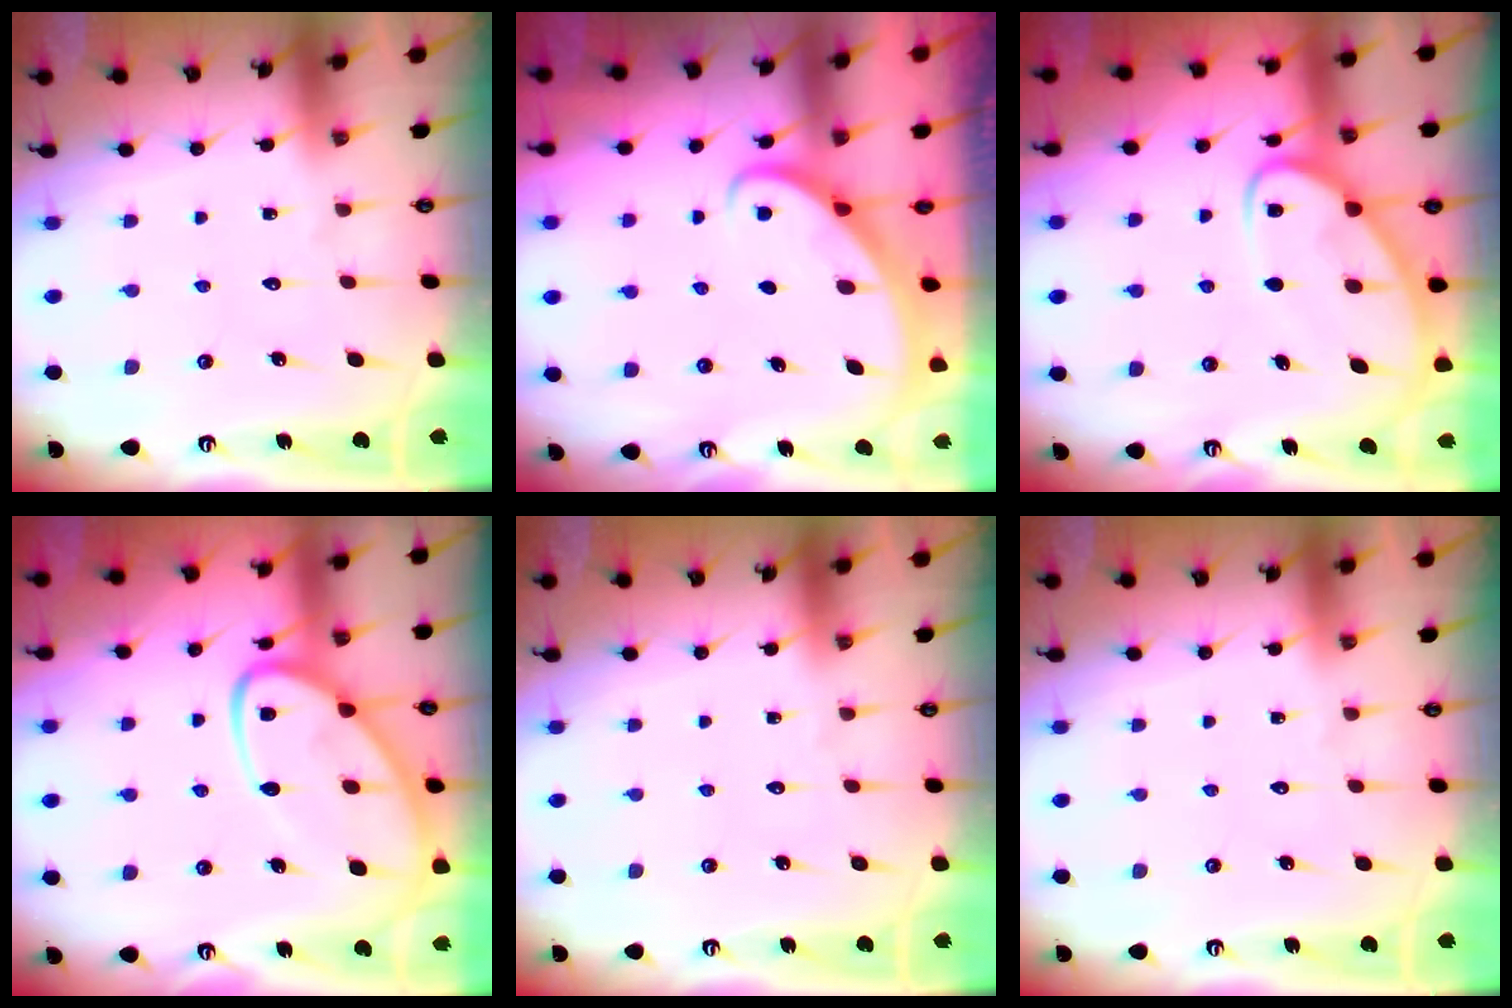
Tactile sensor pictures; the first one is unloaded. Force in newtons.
{"total": 2.8, "press": 2.8, "slide": 0.2}
{"total": 8.7, "press": 8.7, "slide": 0.8}
{"total": 13.3, "press": 13.2, "slide": 1.1}
{"total": 0.0}
{"total": 0.0}